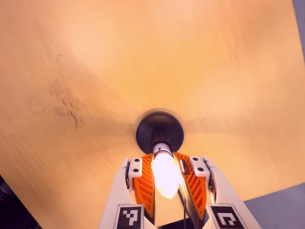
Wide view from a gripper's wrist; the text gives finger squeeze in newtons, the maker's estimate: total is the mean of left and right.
{"total": 23.7, "left": 26.1, "right": 21.4}